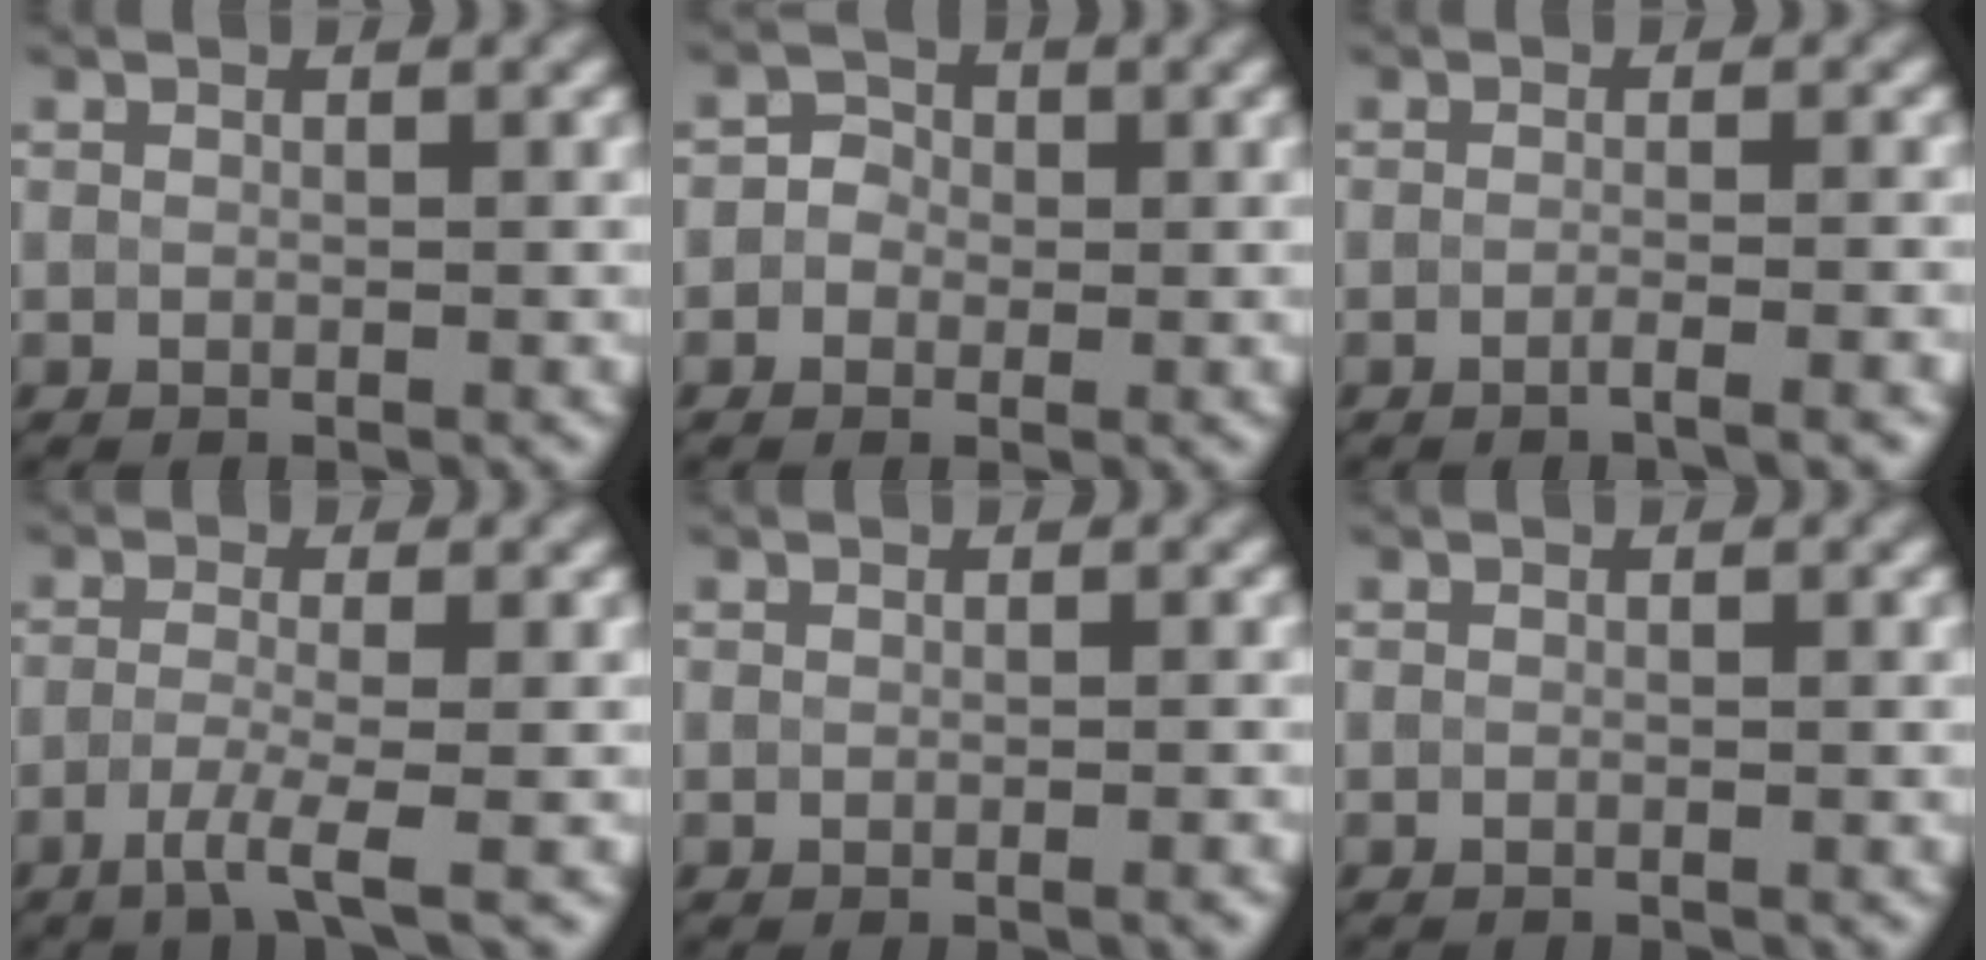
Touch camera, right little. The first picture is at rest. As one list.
[{"total": 1.5, "force": [0.0, 1.4, 0.4], "torque": [0.000, 0.004, -0.010]}, {"total": 2.7, "force": [-1.4, 0.7, 2.2], "torque": [-0.016, 0.000, -0.031]}, {"total": 3.2, "force": [-1.6, 0.4, 2.7], "torque": [-0.047, -0.003, -0.043]}, {"total": 0.7, "force": [-0.3, 0.1, 0.6], "torque": [-0.005, 0.001, -0.006]}, {"total": 0.8, "force": [-0.8, 0.0, 0.0], "torque": [0.005, -0.006, -0.016]}]